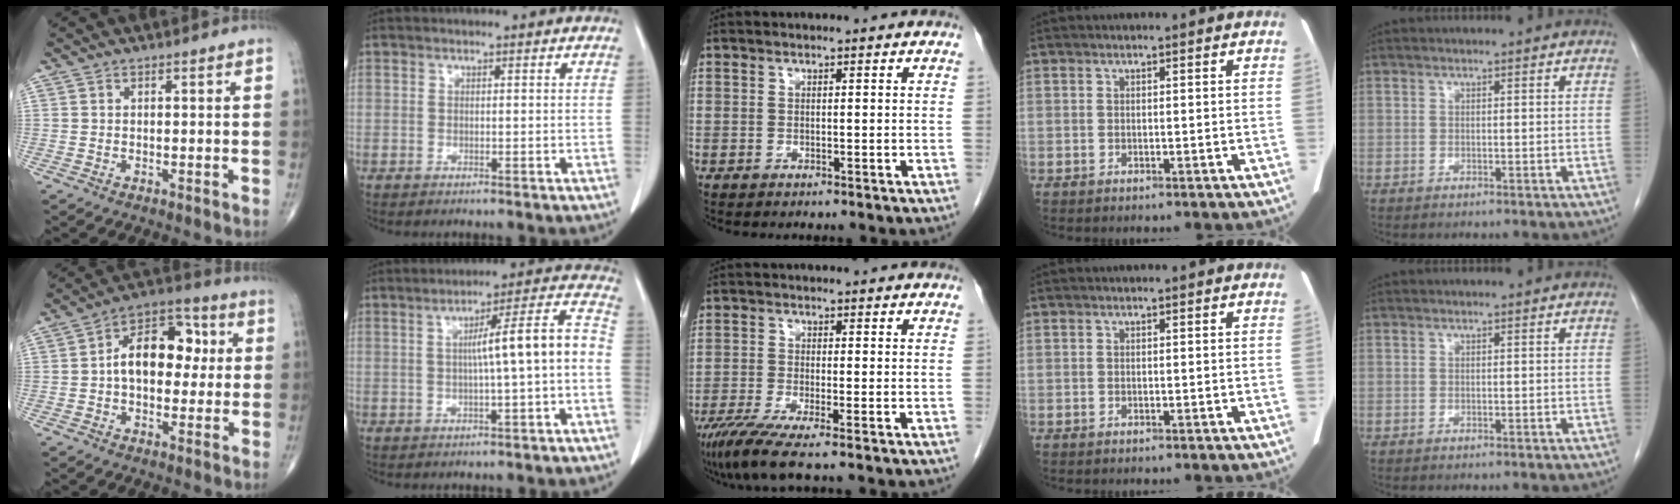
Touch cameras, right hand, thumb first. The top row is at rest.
{"thumb": {"total": 13.6, "force": [1.1, 8.6, 10.5], "torque": [-0.129, 0.032, 0.006]}, "index": {"total": 8.8, "force": [-0.8, 0.0, 8.8], "torque": [-0.124, 0.028, -0.012]}, "middle": {"total": 6.1, "force": [-4.4, -0.2, 4.3], "torque": [-0.075, -0.018, -0.081]}}